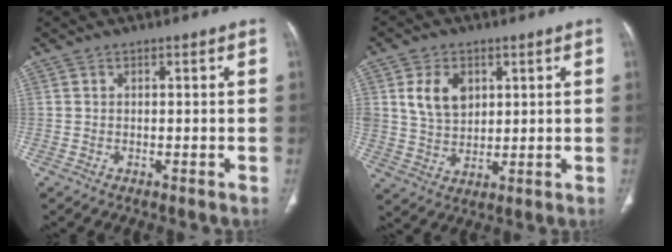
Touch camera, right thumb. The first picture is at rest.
{"total": 8.4, "force": [3.0, 6.0, 5.1], "torque": [-0.072, -0.014, 0.064]}